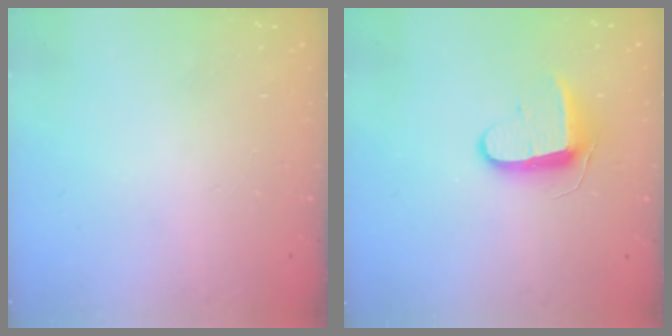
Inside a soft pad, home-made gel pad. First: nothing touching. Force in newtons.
{"total": 9.2, "press": 9.2, "slide": 0.7}